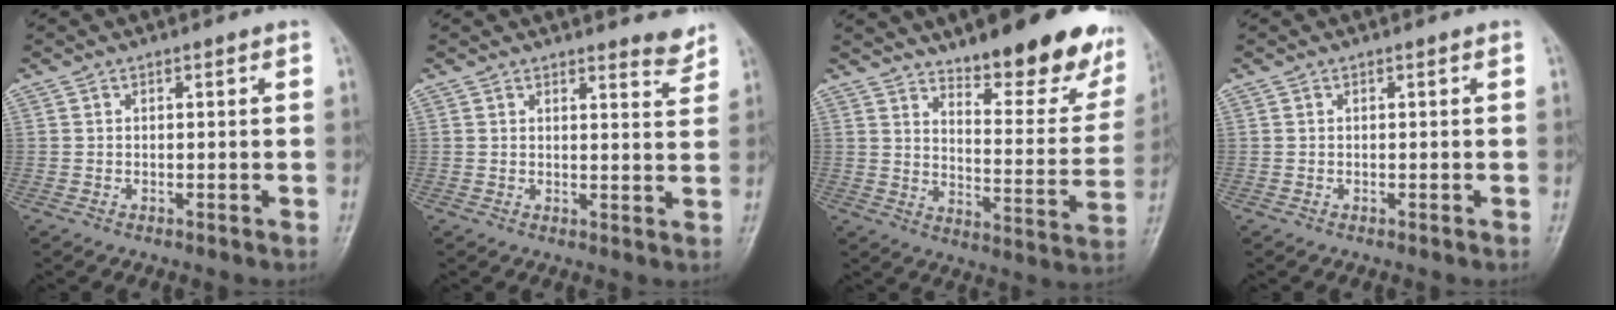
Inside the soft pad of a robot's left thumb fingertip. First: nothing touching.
{"total": 3.7, "force": [3.4, 0.7, 1.1], "torque": [-0.004, -0.034, 0.034]}
{"total": 22.3, "force": [15.8, 6.8, 14.1], "torque": [-0.144, -0.096, 0.214]}
{"total": 0.0}